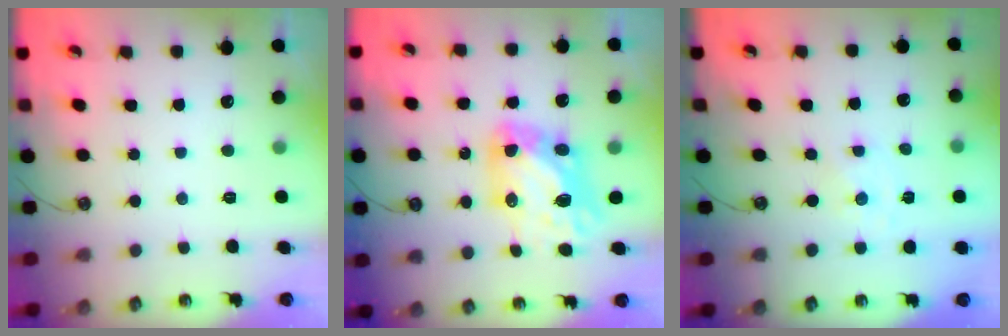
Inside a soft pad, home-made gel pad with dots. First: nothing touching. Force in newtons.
{"total": 11.5, "press": 11.5, "slide": 0.9}
{"total": 0.0}